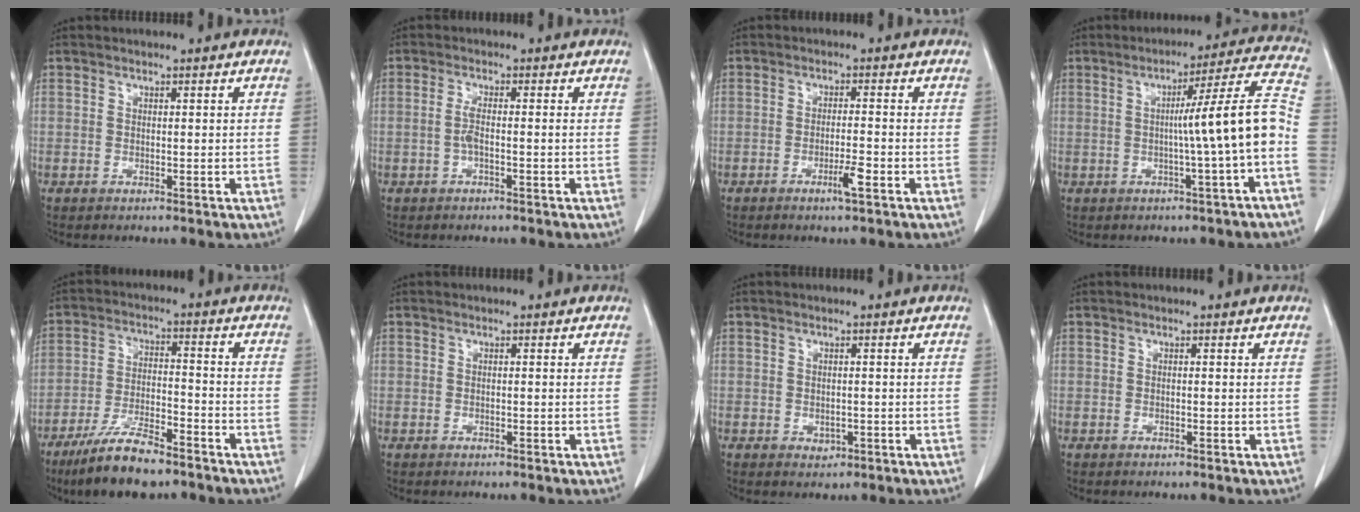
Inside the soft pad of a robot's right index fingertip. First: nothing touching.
{"total": 2.1, "force": [-0.5, 0.1, 2.0], "torque": [-0.041, 0.001, -0.011]}
{"total": 3.0, "force": [-1.5, -0.1, 2.6], "torque": [-0.046, -0.004, -0.027]}
{"total": 11.4, "force": [-1.6, -1.6, 11.1], "torque": [-0.152, 0.022, -0.025]}
{"total": 10.7, "force": [-8.2, 2.0, 6.5], "torque": [-0.122, -0.021, -0.149]}
{"total": 0.0}
{"total": 1.2, "force": [-0.3, 1.0, 0.6], "torque": [-0.009, 0.000, 0.003]}
{"total": 0.0}